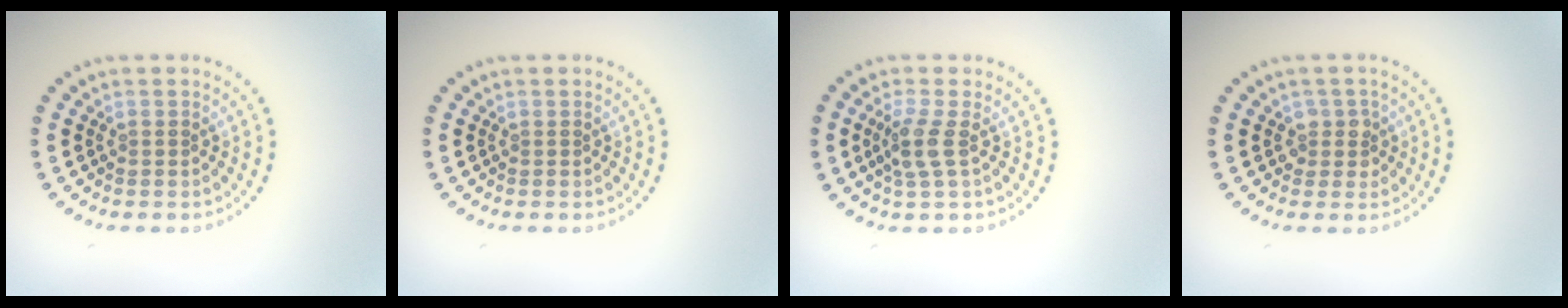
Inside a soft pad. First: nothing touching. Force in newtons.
{"total": 0.0}
{"total": 2.3, "press": 1.8, "slide": 1.4}
{"total": 1.7, "press": 1.5, "slide": 0.7}